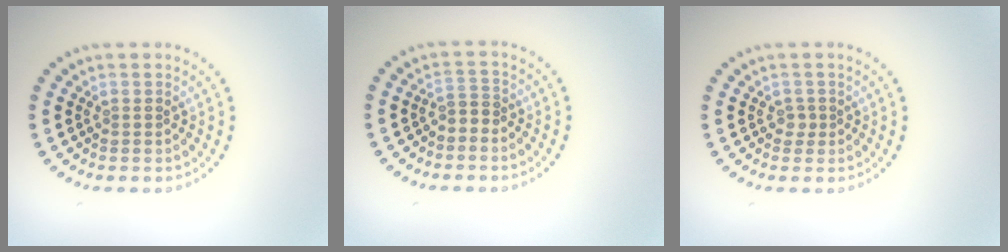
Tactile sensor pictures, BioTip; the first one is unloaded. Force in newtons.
{"total": 1.4, "press": 1.1, "slide": 1.0}
{"total": 0.9, "press": 0.7, "slide": 0.5}